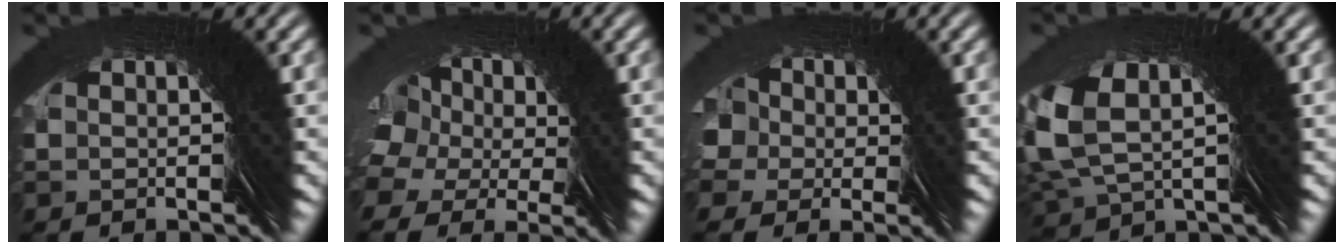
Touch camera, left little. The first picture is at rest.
{"total": 6.8, "force": [4.5, 4.1, 3.0], "torque": [-0.055, 0.023, 0.054]}
{"total": 6.0, "force": [1.9, 4.6, 3.3], "torque": [-0.064, -0.005, 0.027]}
{"total": 4.1, "force": [1.7, 3.1, 2.2], "torque": [-0.081, 0.001, 0.020]}